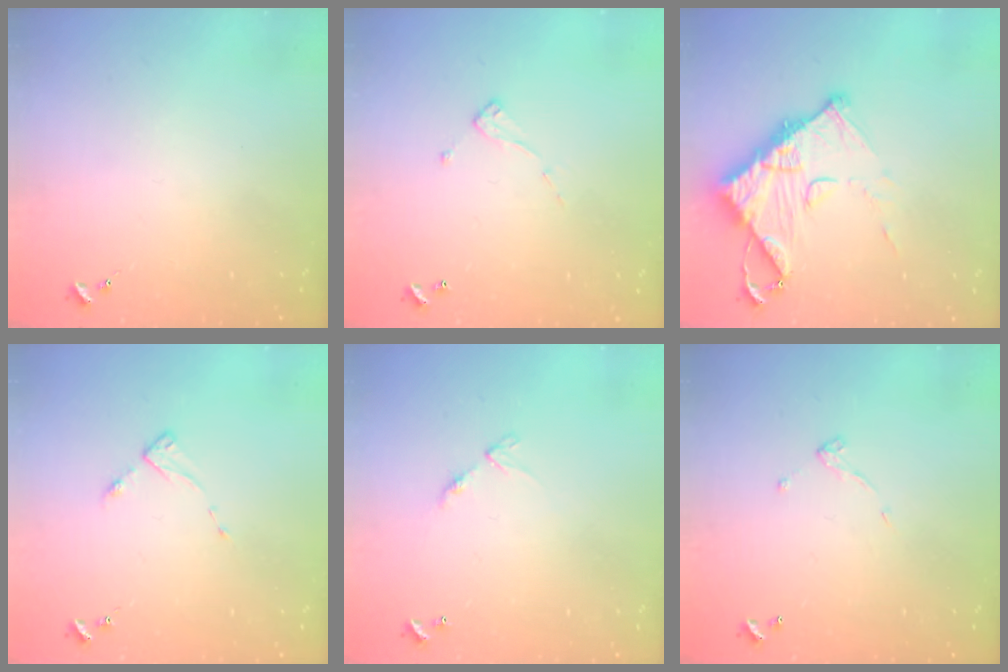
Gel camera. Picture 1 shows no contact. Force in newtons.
{"total": 6.5, "press": 6.5, "slide": 0.2}
{"total": 14.0, "press": 13.9, "slide": 1.3}
{"total": 3.7, "press": 3.6, "slide": 0.4}
{"total": 6.2, "press": 6.2, "slide": 0.7}
{"total": 4.4, "press": 4.4, "slide": 0.2}